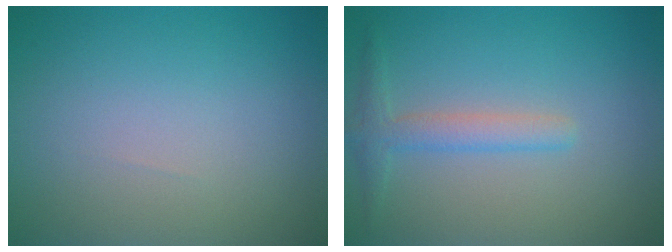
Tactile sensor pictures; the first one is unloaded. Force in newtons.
{"total": 2.2, "press": 2.2, "slide": 0.1}